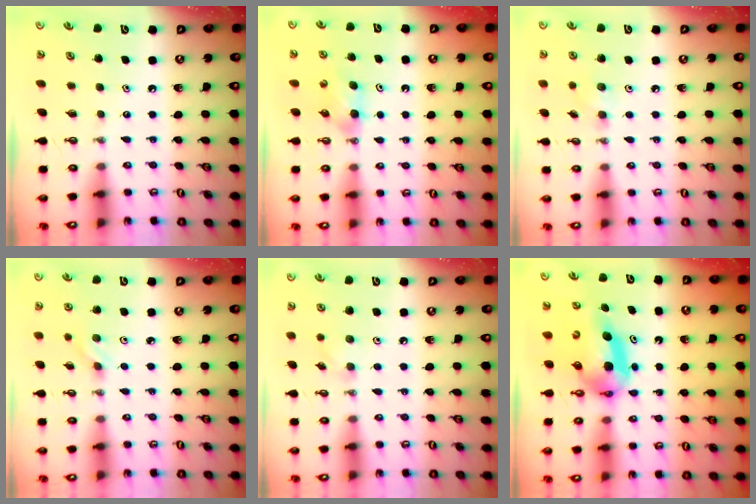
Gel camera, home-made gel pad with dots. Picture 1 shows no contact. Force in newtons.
{"total": 4.1, "press": 3.7, "slide": 1.6}
{"total": 5.5, "press": 5.3, "slide": 1.3}
{"total": 3.0, "press": 2.6, "slide": 1.5}
{"total": 4.7, "press": 4.6, "slide": 0.9}
{"total": 8.0, "press": 8.0, "slide": 0.5}